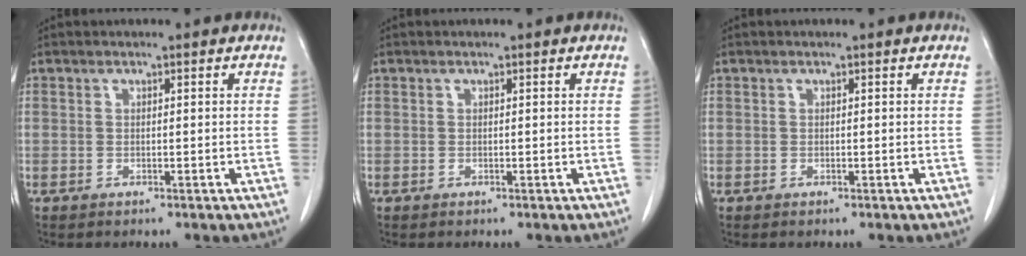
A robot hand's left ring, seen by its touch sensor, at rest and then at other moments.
{"total": 0.0}
{"total": 0.0}